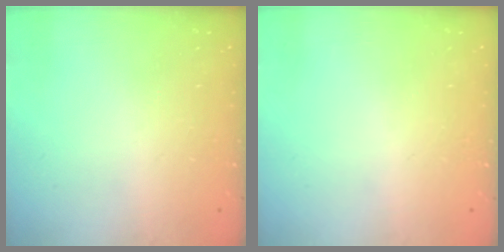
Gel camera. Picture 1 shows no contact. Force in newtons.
{"total": 0.0}